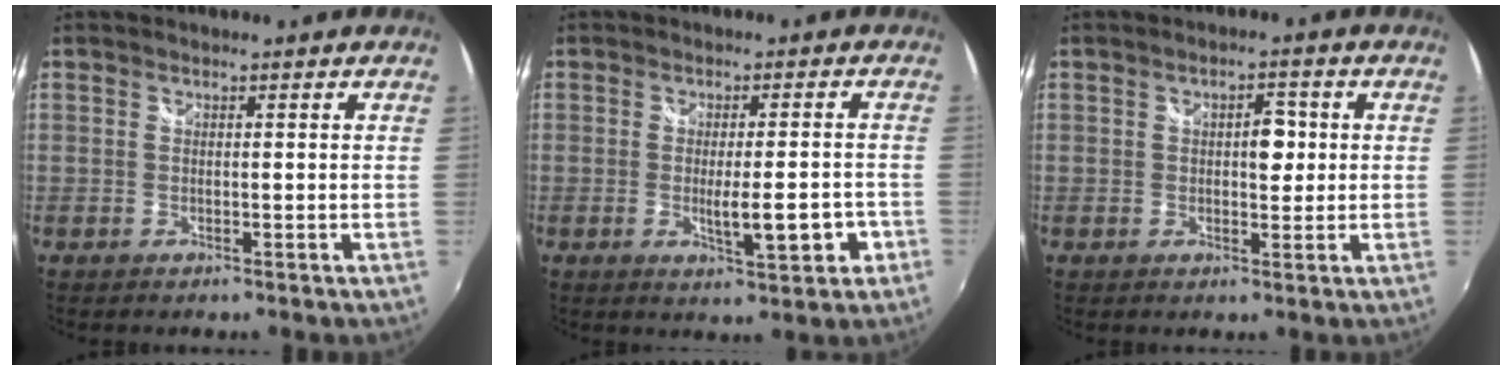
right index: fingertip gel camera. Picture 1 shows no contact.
{"total": 7.4, "force": [-2.8, 1.6, 6.7], "torque": [-0.111, -0.017, -0.034]}
{"total": 3.7, "force": [0.3, 2.2, 3.0], "torque": [-0.042, 0.007, 0.006]}